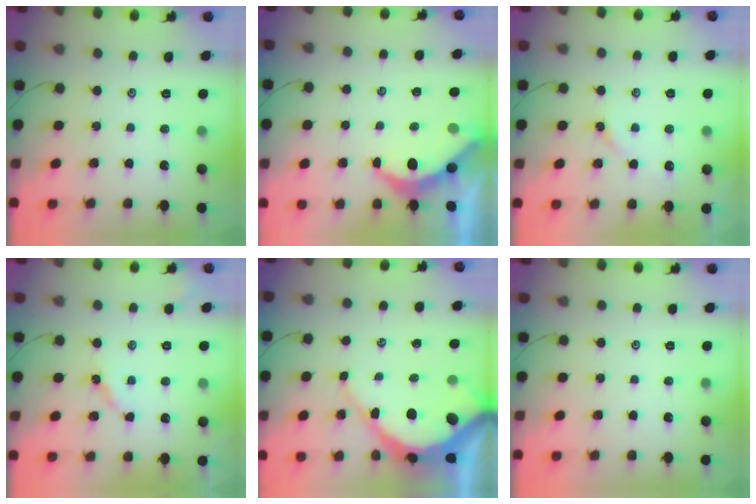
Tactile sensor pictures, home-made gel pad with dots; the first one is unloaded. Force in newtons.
{"total": 4.9, "press": 4.9, "slide": 0.4}
{"total": 3.9, "press": 3.9, "slide": 0.6}
{"total": 4.9, "press": 4.8, "slide": 0.4}
{"total": 10.2, "press": 10.2, "slide": 1.0}
{"total": 0.0}